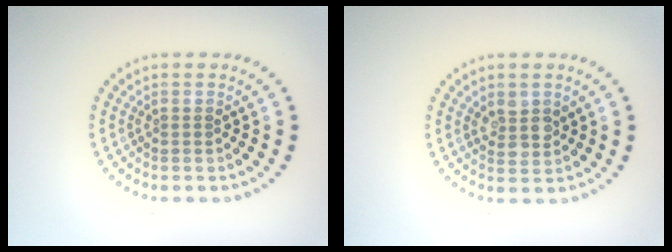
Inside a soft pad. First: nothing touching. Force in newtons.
{"total": 2.3, "press": 2.1, "slide": 0.9}